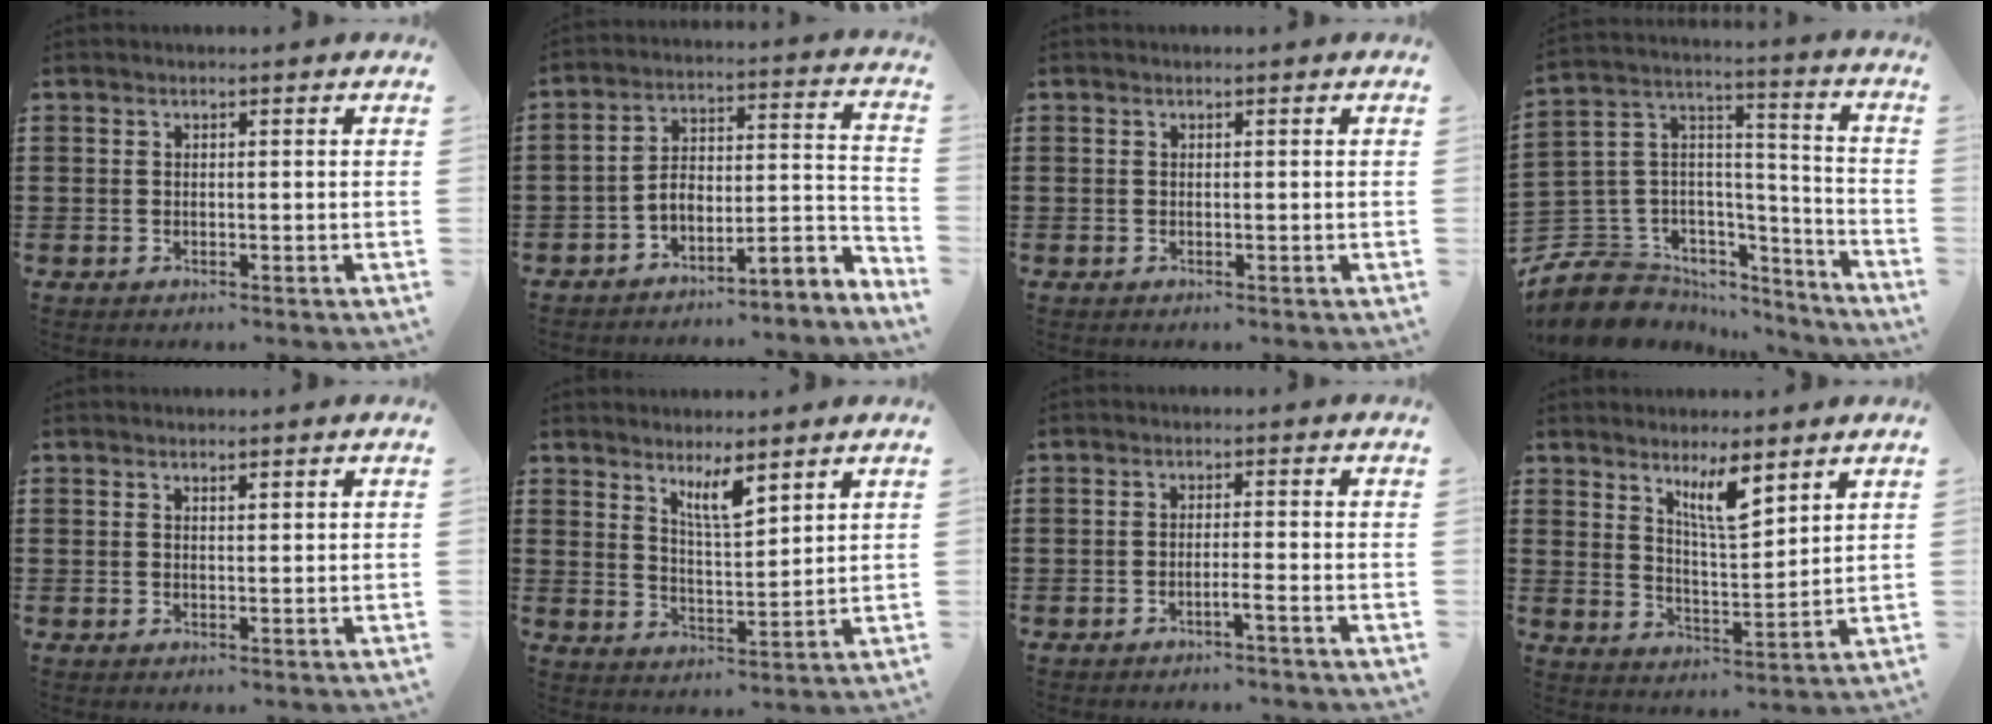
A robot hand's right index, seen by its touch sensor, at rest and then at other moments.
{"total": 4.5, "force": [-3.4, 1.4, 2.5], "torque": [-0.047, -0.013, -0.071]}
{"total": 0.0}
{"total": 8.4, "force": [-5.2, 6.5, 1.5], "torque": [-0.071, -0.014, -0.098]}
{"total": 0.8, "force": [0.7, 0.2, 0.4], "torque": [-0.008, 0.001, 0.014]}
{"total": 5.4, "force": [4.1, 1.0, 3.3], "torque": [-0.067, -0.010, 0.071]}
{"total": 1.6, "force": [-1.2, -0.3, 1.0], "torque": [-0.018, -0.002, -0.022]}
{"total": 6.8, "force": [4.8, 1.4, 4.6], "torque": [-0.087, -0.016, 0.081]}